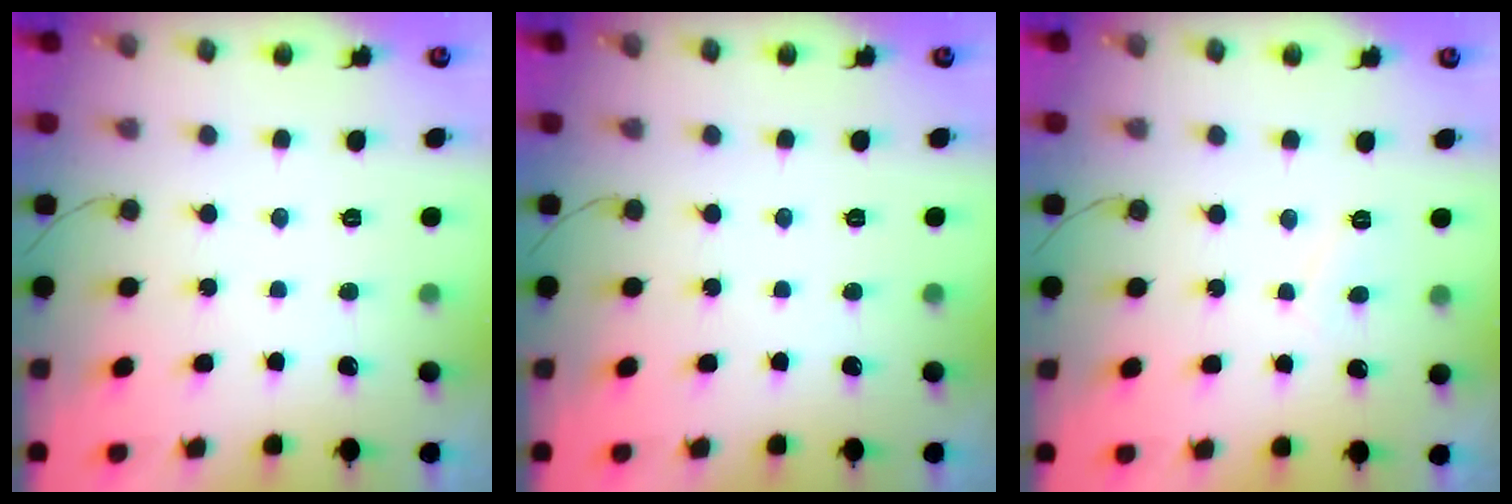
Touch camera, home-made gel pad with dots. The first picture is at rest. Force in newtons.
{"total": 0.0}
{"total": 2.7, "press": 2.6, "slide": 0.5}